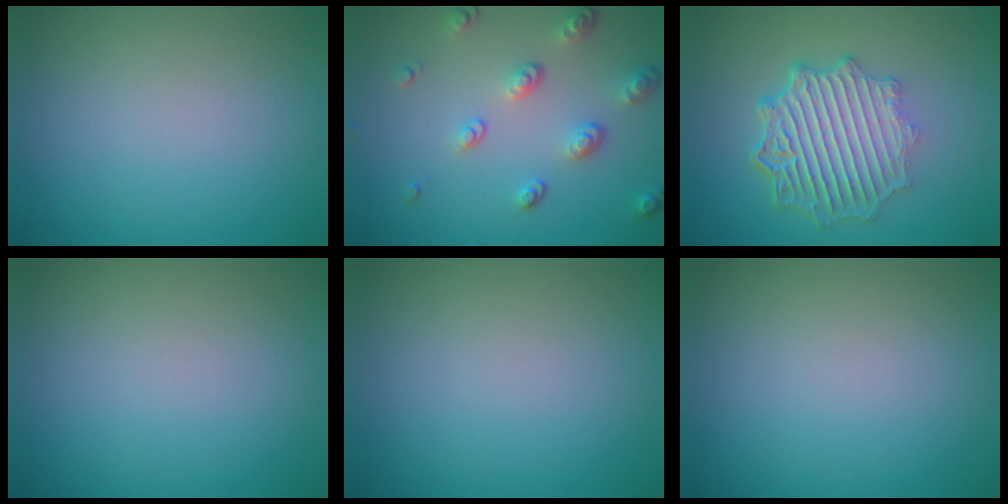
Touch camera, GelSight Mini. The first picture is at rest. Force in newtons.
{"total": 3.3, "press": 2.7, "slide": 2.0}
{"total": 6.9, "press": 5.3, "slide": 4.4}
{"total": 0.0}
{"total": 0.0}
{"total": 0.0}